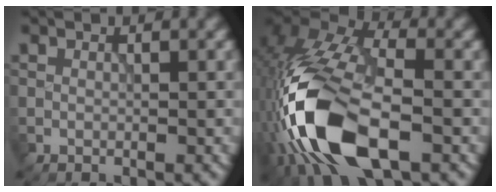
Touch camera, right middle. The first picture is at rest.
{"total": 14.8, "force": [-5.2, 7.6, 11.5], "torque": [-0.248, -0.011, -0.099]}